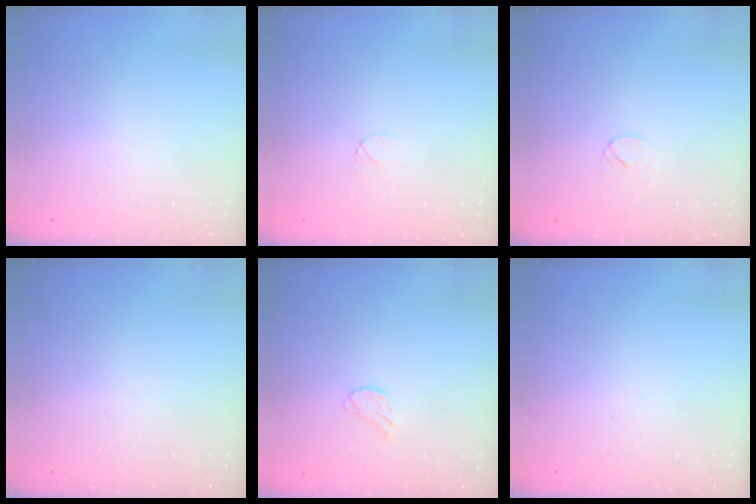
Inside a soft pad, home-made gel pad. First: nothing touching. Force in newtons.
{"total": 3.7, "press": 3.7, "slide": 0.3}
{"total": 4.0, "press": 4.0, "slide": 0.4}
{"total": 0.0}
{"total": 6.0, "press": 6.0, "slide": 0.6}
{"total": 0.0}